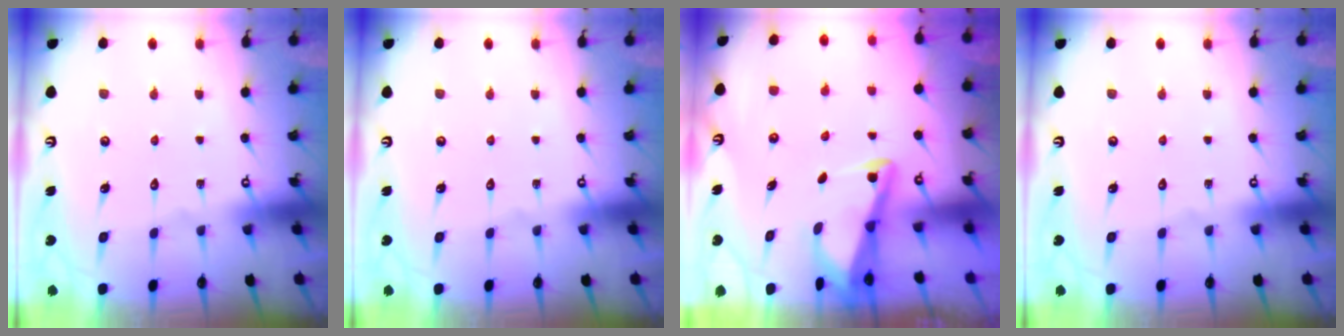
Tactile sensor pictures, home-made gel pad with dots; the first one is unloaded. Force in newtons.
{"total": 0.0}
{"total": 3.3, "press": 3.3, "slide": 0.3}
{"total": 0.0}